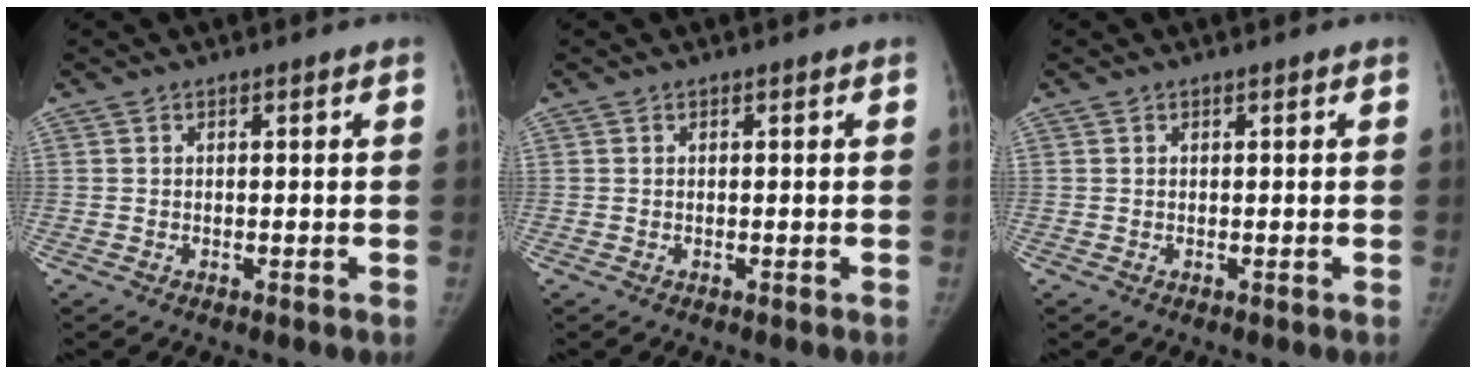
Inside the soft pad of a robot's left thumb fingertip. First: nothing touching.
{"total": 0.0}
{"total": 0.0}